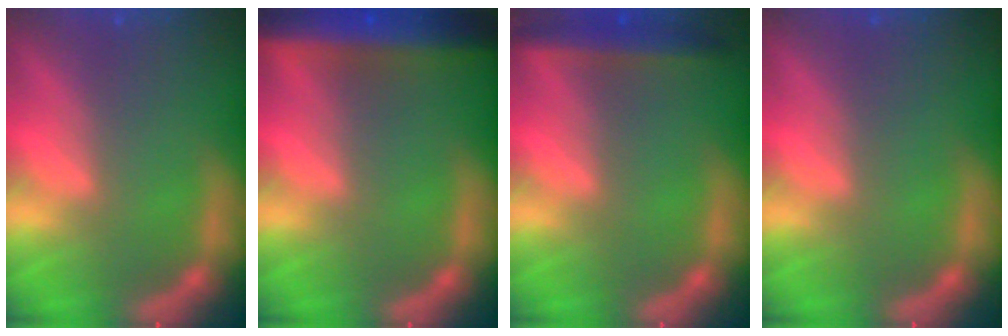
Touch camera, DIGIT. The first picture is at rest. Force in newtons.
{"total": 8.6}
{"total": 3.5}
{"total": 0.0}